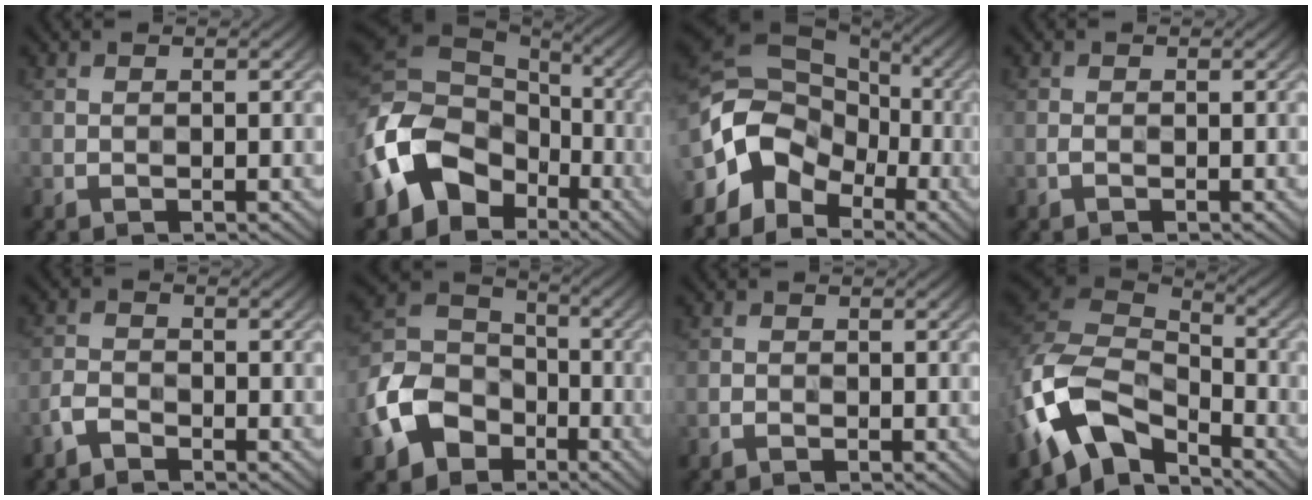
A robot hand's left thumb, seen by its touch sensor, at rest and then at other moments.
{"total": 14.8, "force": [-5.8, 11.0, 8.0], "torque": [-0.204, -0.016, -0.119]}
{"total": 12.1, "force": [-4.5, 8.9, 7.0], "torque": [-0.158, -0.010, -0.103]}
{"total": 0.5, "force": [-0.3, 0.2, 0.4], "torque": [-0.012, 0.001, -0.007]}
{"total": 2.4, "force": [-1.9, 1.0, 1.0], "torque": [-0.023, 0.002, -0.049]}
{"total": 11.2, "force": [-5.0, 8.3, 5.7], "torque": [-0.148, -0.015, -0.116]}
{"total": 0.7, "force": [-0.5, 0.4, 0.2], "torque": [-0.002, -0.001, -0.011]}
{"total": 14.1, "force": [-7.3, 8.3, 8.7], "torque": [-0.208, -0.012, -0.151]}